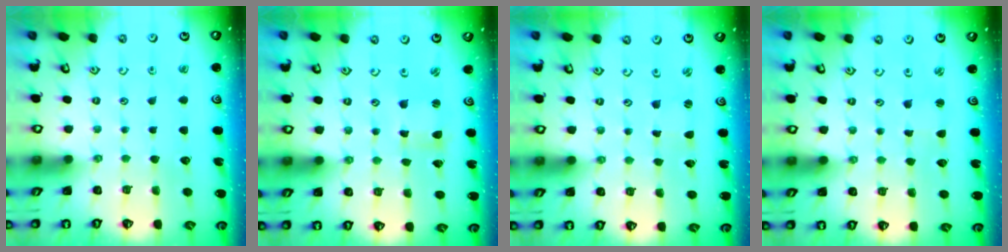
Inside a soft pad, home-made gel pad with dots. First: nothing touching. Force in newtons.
{"total": 2.1, "press": 2.1, "slide": 0.4}
{"total": 0.7, "press": 0.7, "slide": 0.1}
{"total": 1.5, "press": 1.5, "slide": 0.2}